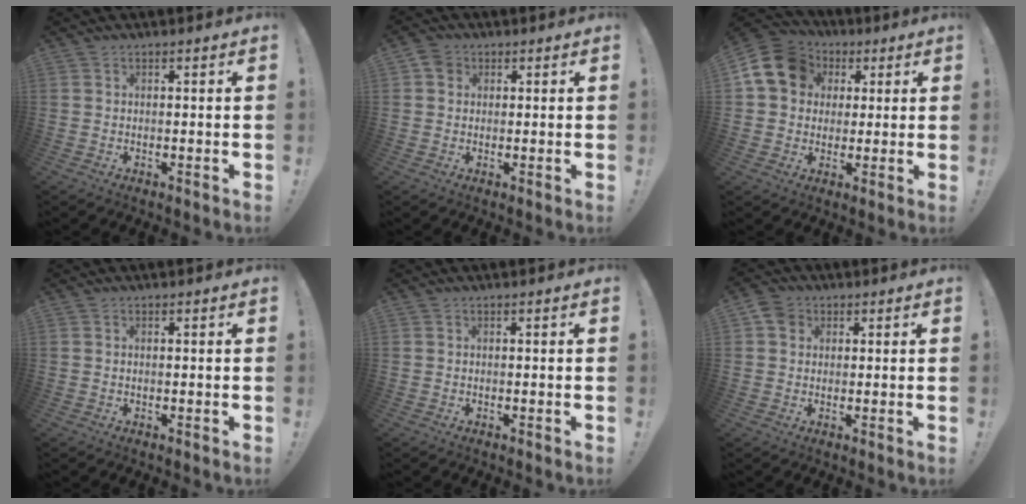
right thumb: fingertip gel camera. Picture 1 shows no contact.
{"total": 3.6, "force": [1.2, 3.1, 1.4], "torque": [-0.016, 0.000, 0.023]}
{"total": 14.0, "force": [3.8, 11.7, 6.9], "torque": [-0.100, -0.005, 0.076]}
{"total": 0.0}
{"total": 0.0}
{"total": 4.9, "force": [1.8, 4.1, 2.0], "torque": [-0.024, -0.001, 0.034]}